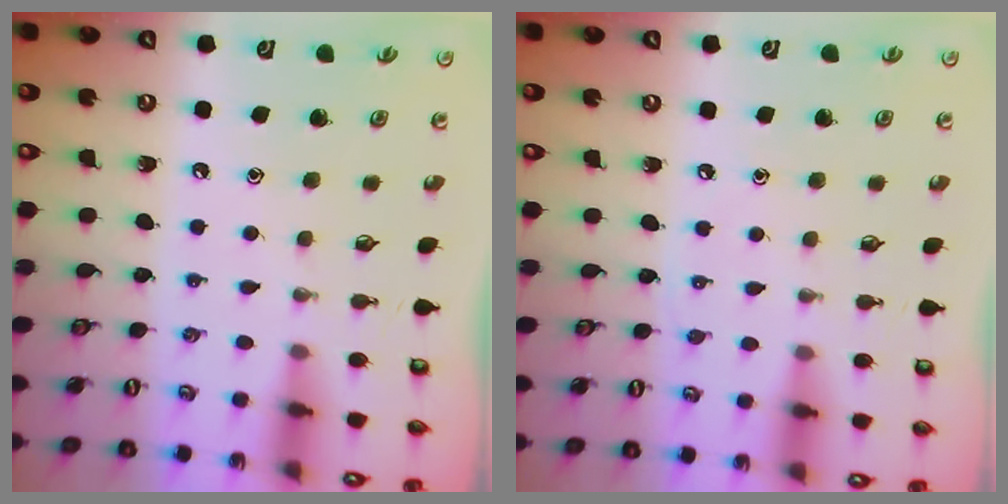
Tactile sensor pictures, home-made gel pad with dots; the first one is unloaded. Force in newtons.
{"total": 3.7, "press": 3.6, "slide": 0.6}